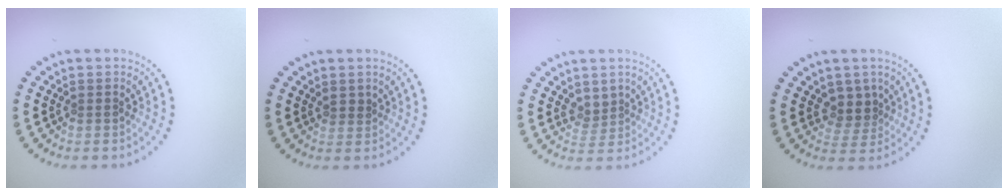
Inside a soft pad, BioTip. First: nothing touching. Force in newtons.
{"total": 0.8, "press": 0.4, "slide": 0.7}
{"total": 1.7, "press": 1.1, "slide": 1.2}
{"total": 2.4, "press": 1.9, "slide": 1.5}